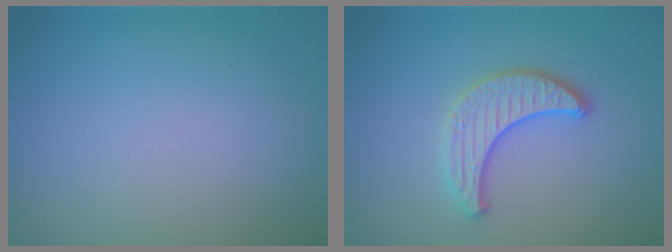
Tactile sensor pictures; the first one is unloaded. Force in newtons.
{"total": 3.5, "press": 3.3, "slide": 1.3}